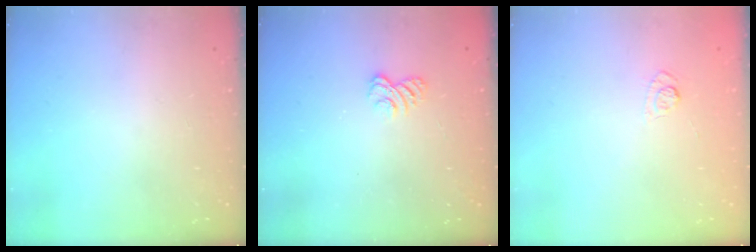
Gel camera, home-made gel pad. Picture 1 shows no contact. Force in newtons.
{"total": 2.9, "press": 2.6, "slide": 1.3}
{"total": 3.5, "press": 3.1, "slide": 1.6}